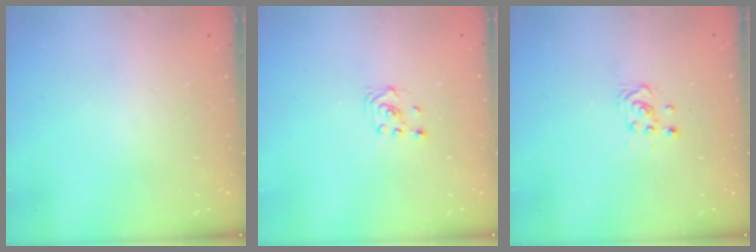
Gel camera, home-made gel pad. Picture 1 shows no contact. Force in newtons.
{"total": 1.6, "press": 1.4, "slide": 0.9}
{"total": 3.8, "press": 3.7, "slide": 0.6}